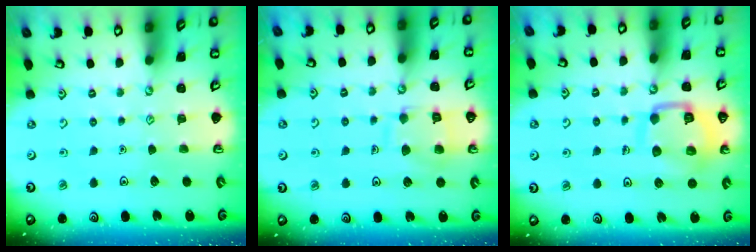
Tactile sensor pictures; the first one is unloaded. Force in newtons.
{"total": 10.6, "press": 10.6, "slide": 1.0}
{"total": 12.4, "press": 12.3, "slide": 1.2}